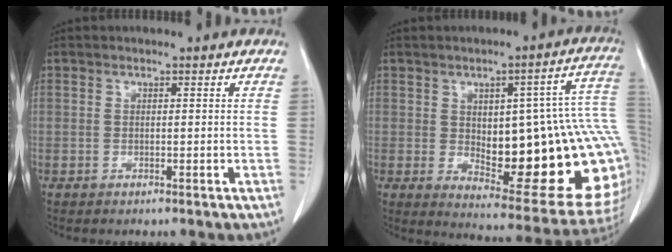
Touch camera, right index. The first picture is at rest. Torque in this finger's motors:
{"motor_torque": [2.14, 0.00, 0.48, 0.11]}